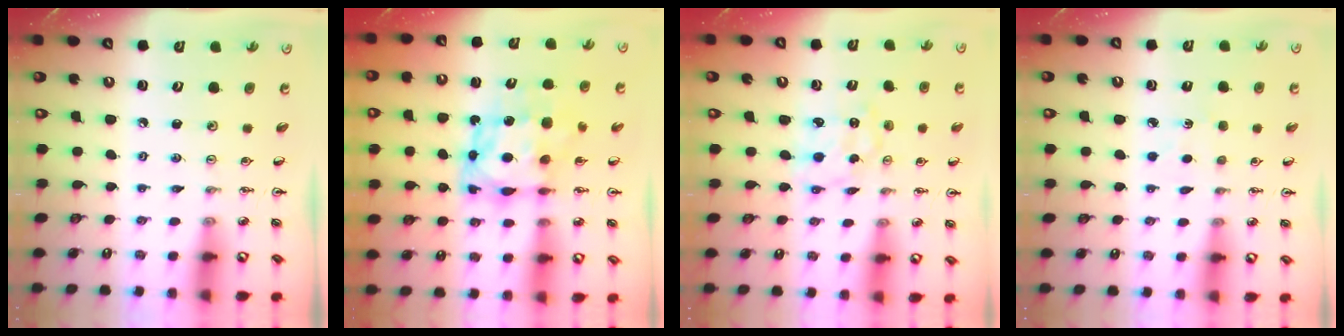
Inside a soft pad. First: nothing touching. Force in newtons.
{"total": 8.2, "press": 8.1, "slide": 0.7}
{"total": 1.7, "press": 1.7, "slide": 0.1}
{"total": 2.9, "press": 2.9, "slide": 0.3}